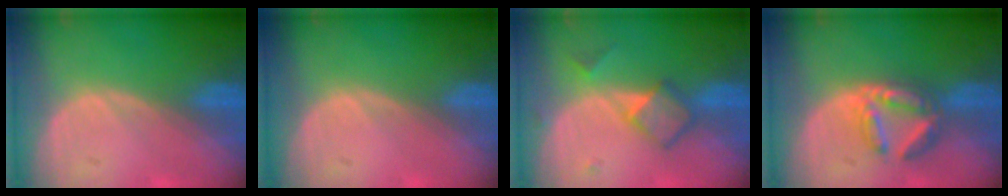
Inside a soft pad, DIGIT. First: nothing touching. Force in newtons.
{"total": 0.0}
{"total": 4.9, "press": 4.7, "slide": 1.4}
{"total": 6.0, "press": 5.7, "slide": 2.1}